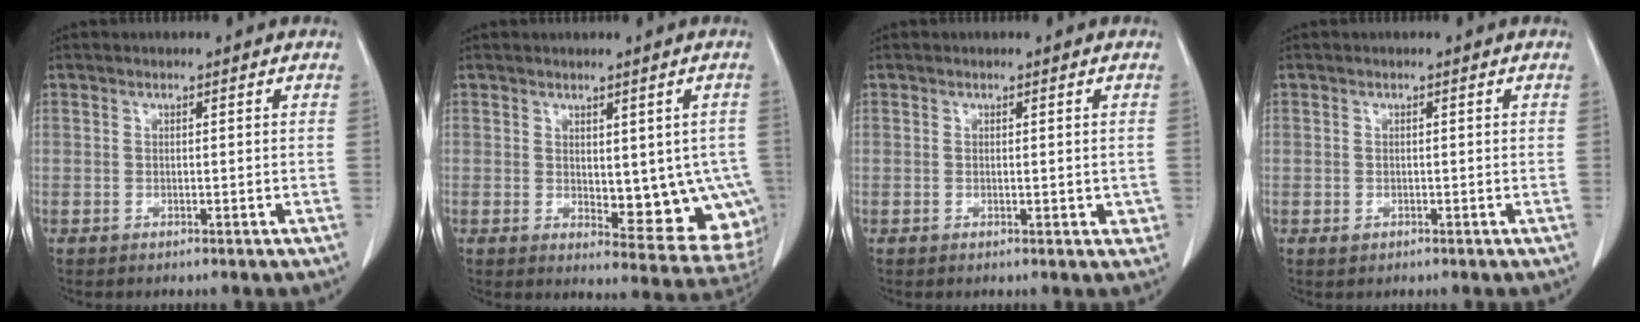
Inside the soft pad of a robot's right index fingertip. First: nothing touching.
{"total": 11.9, "force": [-1.0, 5.8, 10.4], "torque": [-0.095, -0.005, 0.003]}
{"total": 1.9, "force": [0.0, 1.0, 1.6], "torque": [-0.017, -0.002, 0.004]}
{"total": 1.0, "force": [-0.3, 1.0, 0.2], "torque": [0.000, 0.003, -0.003]}